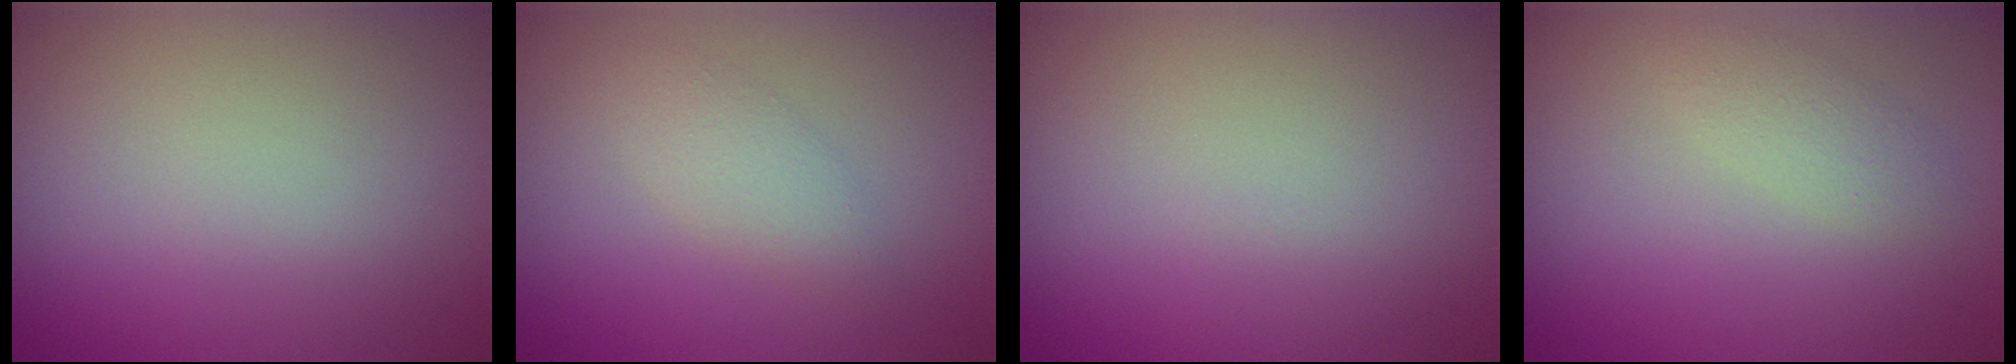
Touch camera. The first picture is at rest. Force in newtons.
{"total": 2.0, "press": 2.0, "slide": 0.0}
{"total": 0.0}
{"total": 1.6, "press": 1.6, "slide": 0.1}